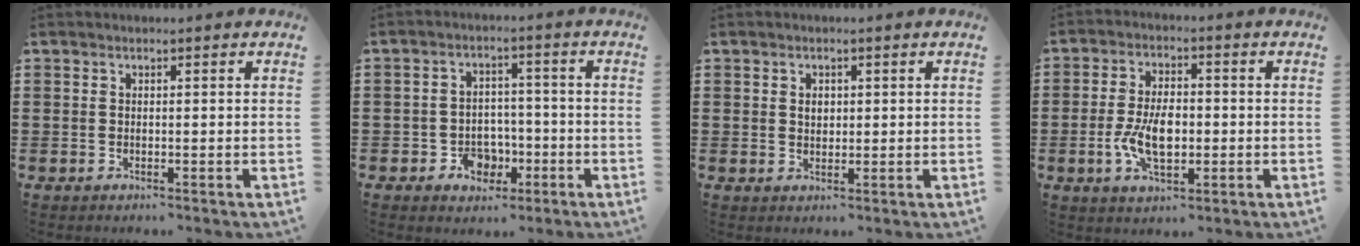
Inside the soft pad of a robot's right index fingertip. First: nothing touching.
{"total": 4.6, "force": [-2.1, 3.6, 1.9], "torque": [-0.042, 0.009, -0.037]}
{"total": 1.5, "force": [0.4, 1.1, 1.0], "torque": [-0.021, 0.007, 0.006]}
{"total": 7.3, "force": [-1.2, 3.8, 6.1], "torque": [-0.127, -0.004, -0.028]}